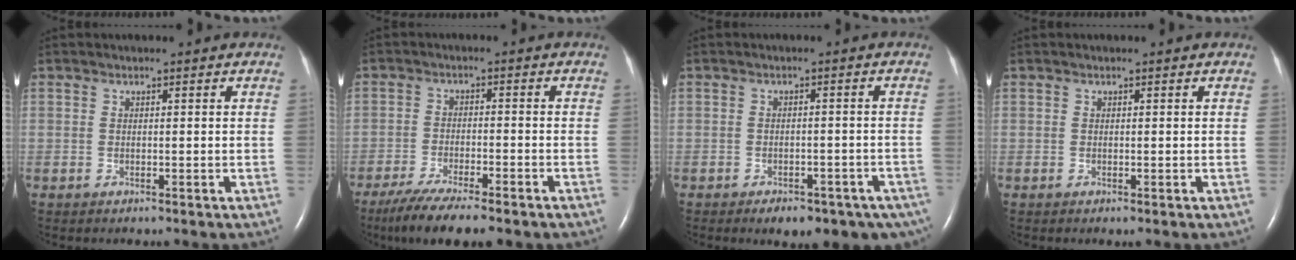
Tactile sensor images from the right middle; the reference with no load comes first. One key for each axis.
{"total": 9.9, "fx": -7.7, "fy": 1.3, "fz": 6.1, "tx": -0.105, "ty": -0.024, "tz": -0.121}
{"total": 11.4, "fx": -7.7, "fy": 5.9, "fz": 6.0, "tx": -0.079, "ty": 0.000, "tz": -0.087}
{"total": 0.0}